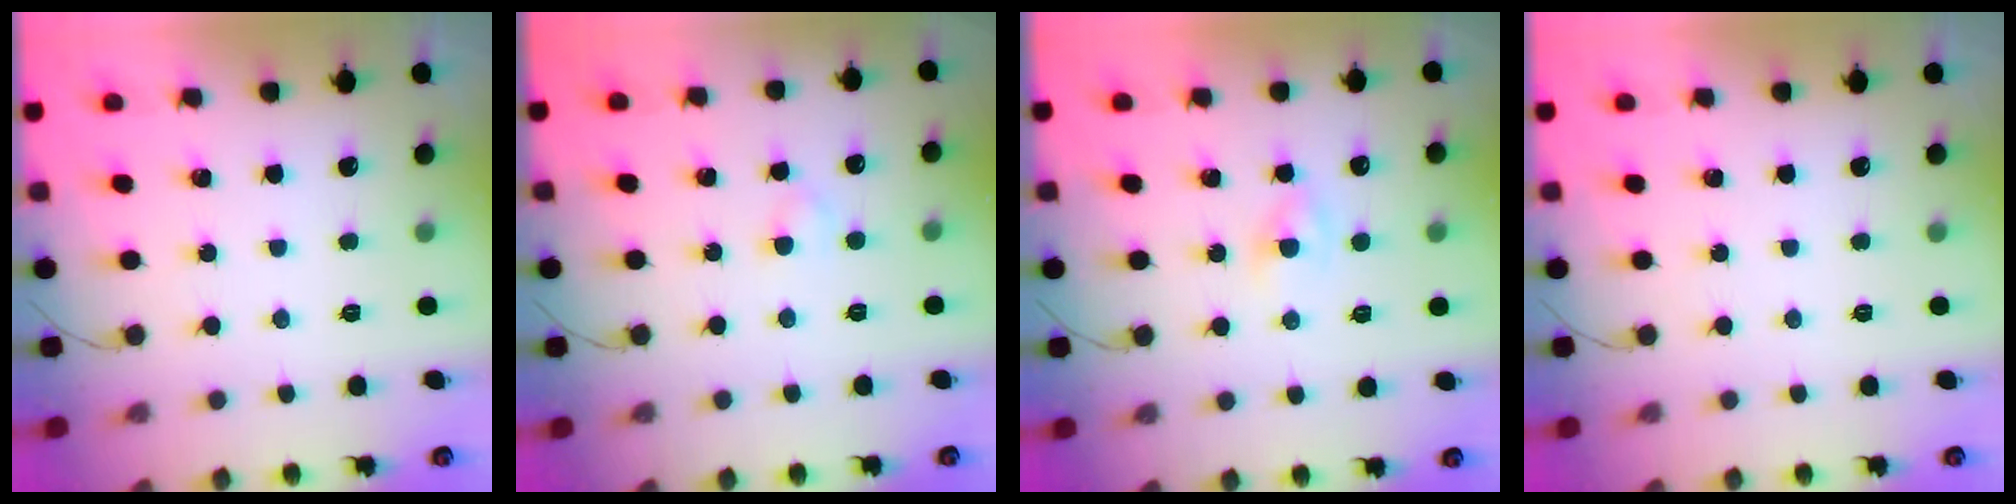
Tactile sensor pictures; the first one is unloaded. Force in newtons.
{"total": 2.4, "press": 2.2, "slide": 1.0}
{"total": 2.0, "press": 1.9, "slide": 0.7}
{"total": 0.0}